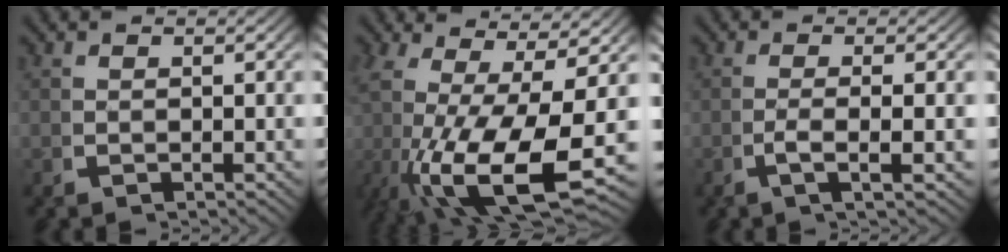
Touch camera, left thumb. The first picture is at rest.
{"total": 13.9, "force": [-2.0, 6.4, 12.2], "torque": [-0.246, -0.056, 0.004]}
{"total": 3.2, "force": [-0.4, 0.0, 3.1], "torque": [-0.068, 0.000, -0.009]}